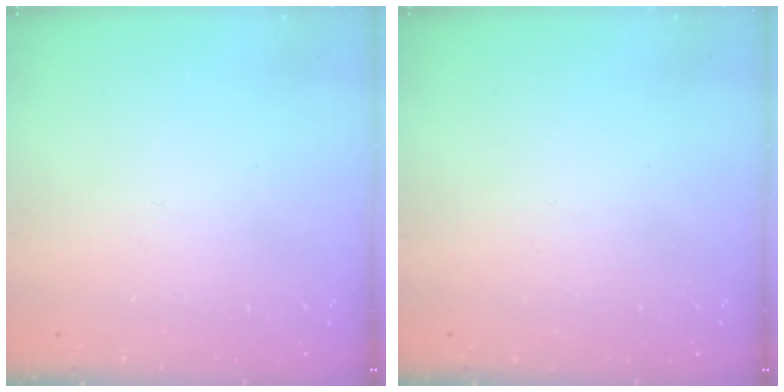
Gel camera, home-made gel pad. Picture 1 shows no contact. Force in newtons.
{"total": 0.0}